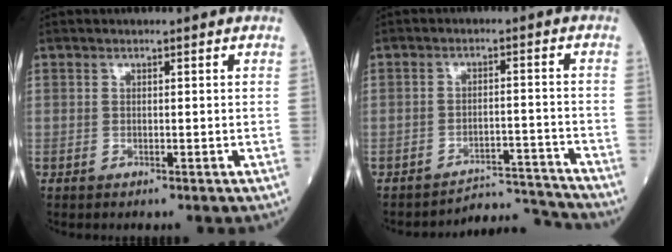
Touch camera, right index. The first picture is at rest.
{"total": 7.4, "force": [-7.0, -1.4, -1.9], "torque": [0.034, 0.017, -0.106]}